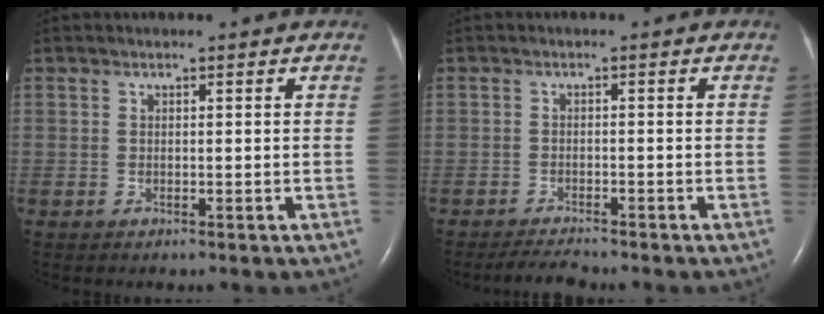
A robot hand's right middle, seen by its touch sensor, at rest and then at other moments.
{"total": 2.6, "force": [-2.5, -0.1, 0.7], "torque": [-0.024, -0.013, -0.042]}